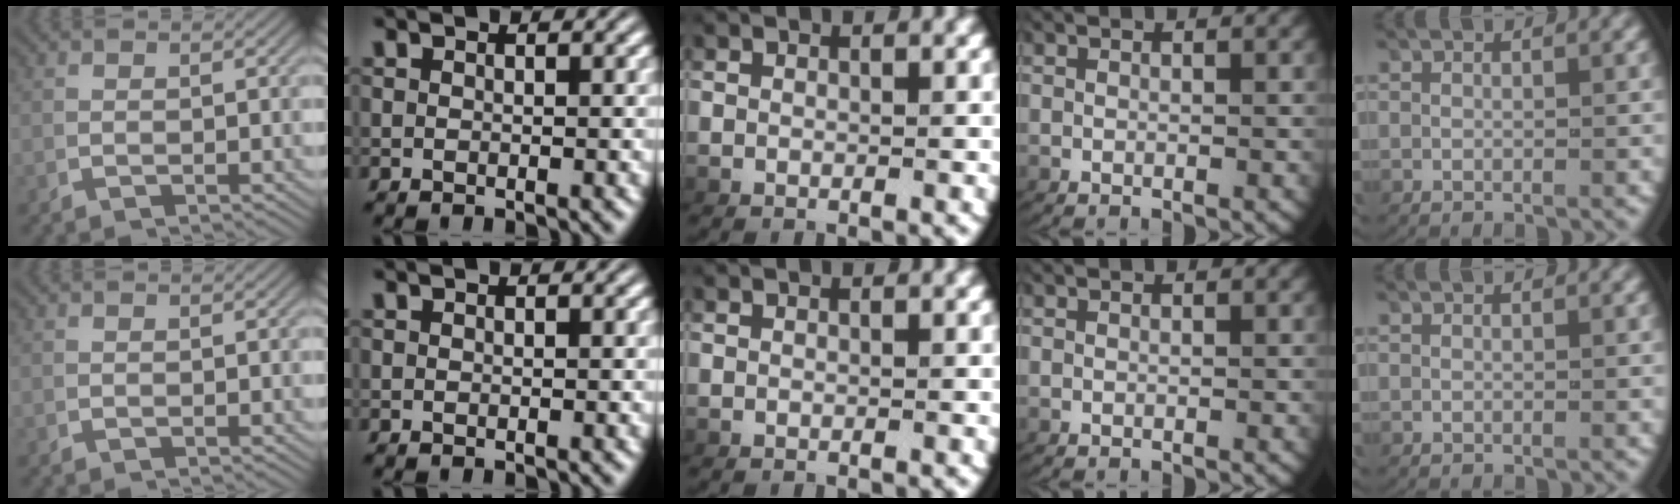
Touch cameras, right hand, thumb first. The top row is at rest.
{}